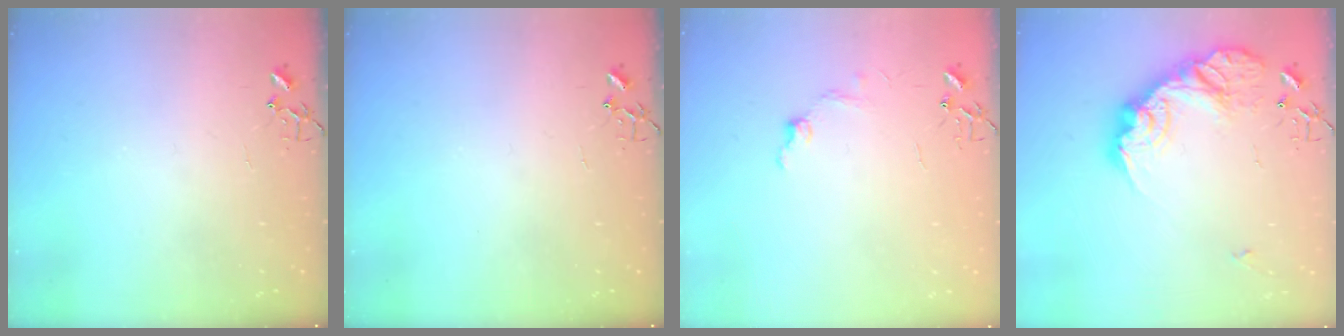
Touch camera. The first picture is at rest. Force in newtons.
{"total": 0.0}
{"total": 7.7, "press": 7.6, "slide": 0.9}
{"total": 18.5, "press": 18.5, "slide": 0.6}